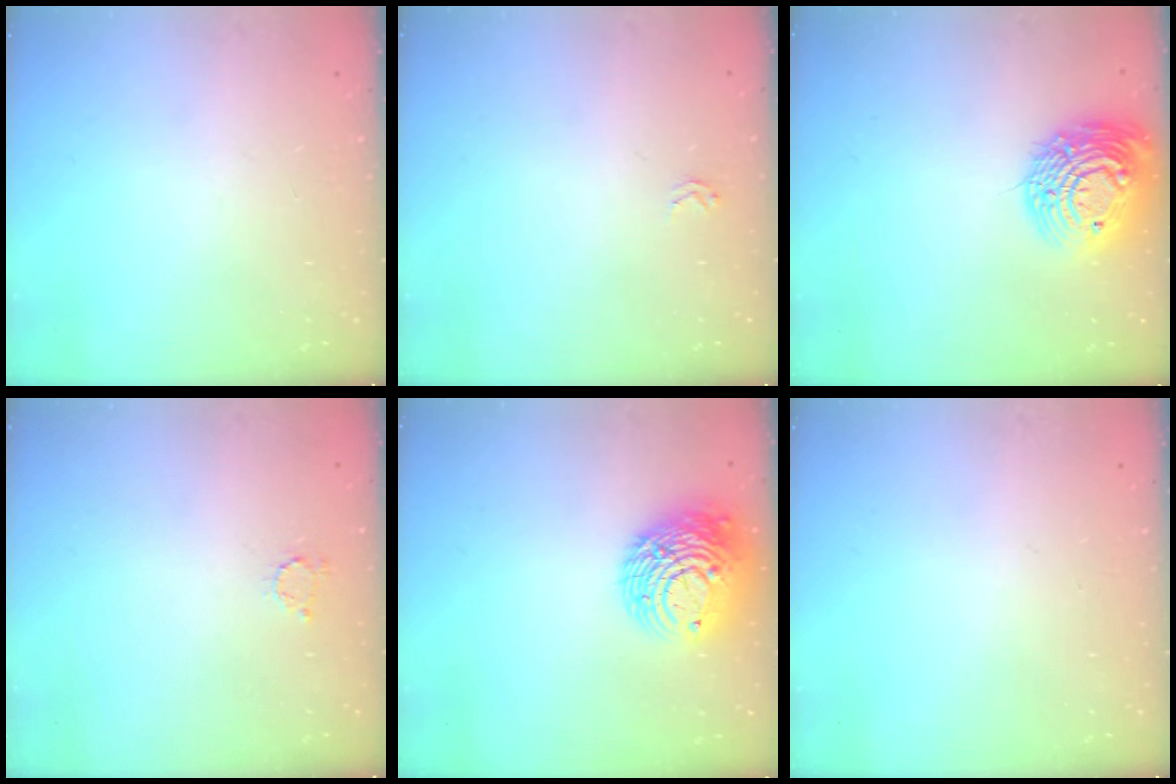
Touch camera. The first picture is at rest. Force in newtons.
{"total": 1.6, "press": 1.6, "slide": 0.2}
{"total": 17.0, "press": 17.0, "slide": 0.6}
{"total": 2.7, "press": 2.7, "slide": 0.4}
{"total": 13.3, "press": 13.2, "slide": 1.2}
{"total": 0.0}